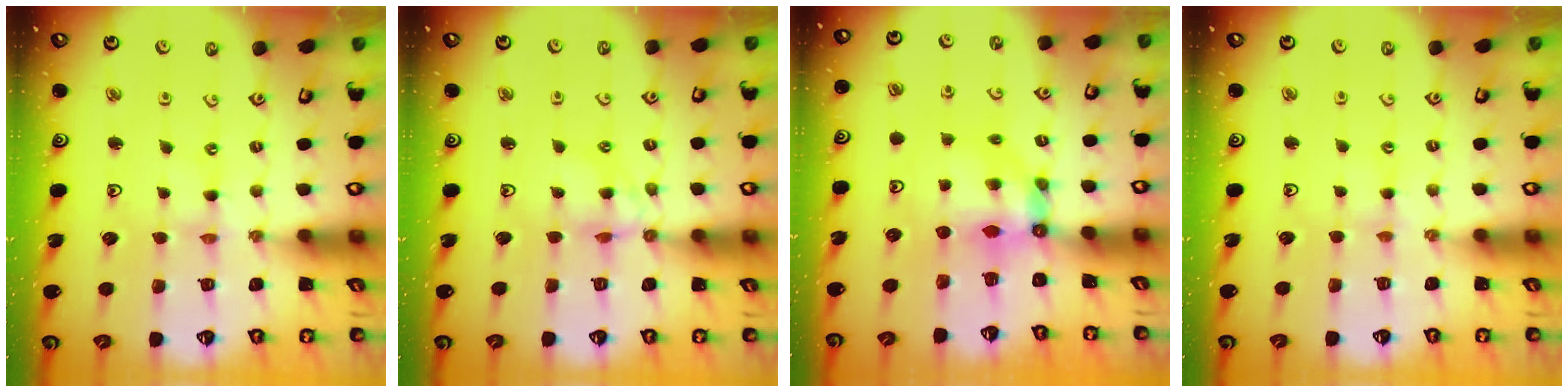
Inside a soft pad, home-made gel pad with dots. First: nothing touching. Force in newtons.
{"total": 7.7, "press": 7.6, "slide": 0.8}
{"total": 6.0, "press": 5.9, "slide": 0.4}
{"total": 2.8, "press": 2.8, "slide": 0.3}